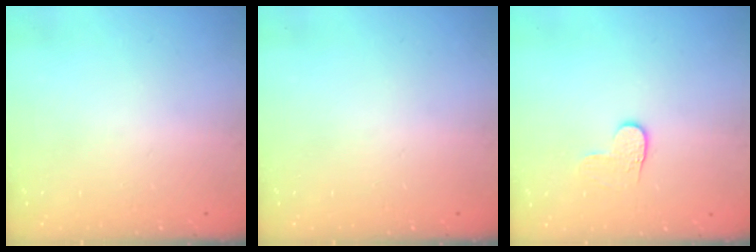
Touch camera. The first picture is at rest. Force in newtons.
{"total": 0.0}
{"total": 3.6, "press": 3.6, "slide": 0.4}